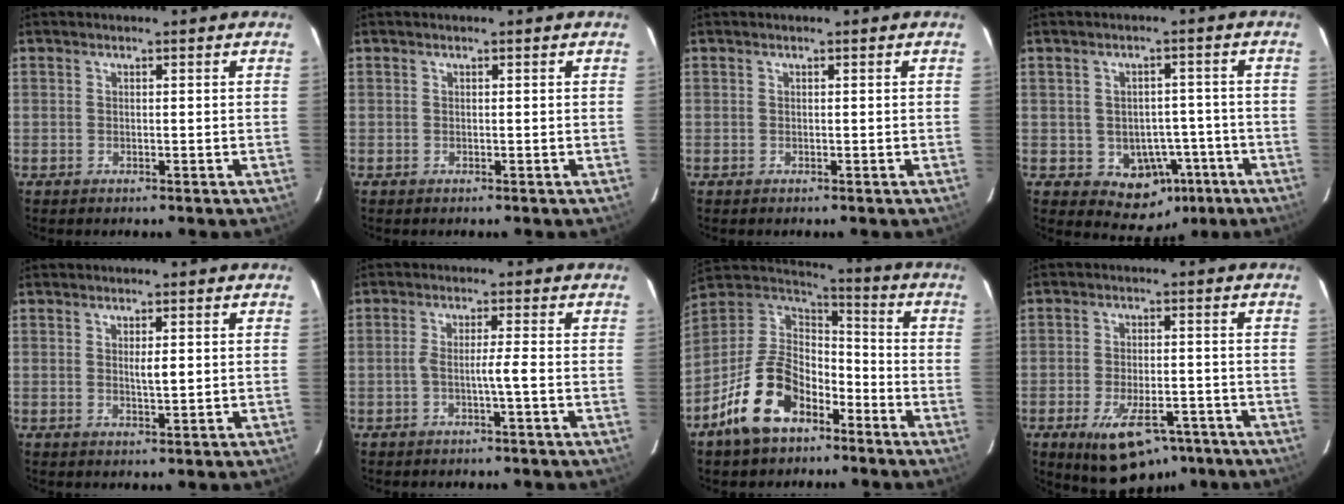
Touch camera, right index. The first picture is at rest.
{"total": 0.0}
{"total": 0.0}
{"total": 7.3, "force": [-2.8, 5.7, 3.6], "torque": [-0.039, 0.014, -0.026]}
{"total": 2.0, "force": [0.3, 0.3, 2.0], "torque": [-0.034, -0.002, 0.006]}
{"total": 2.4, "force": [-1.1, -0.4, 2.1], "torque": [-0.042, 0.007, -0.020]}
{"total": 13.7, "force": [-7.7, 7.7, 8.2], "torque": [-0.179, 0.016, -0.146]}
{"total": 10.8, "force": [-6.6, 4.9, 7.0], "torque": [-0.112, -0.007, -0.096]}